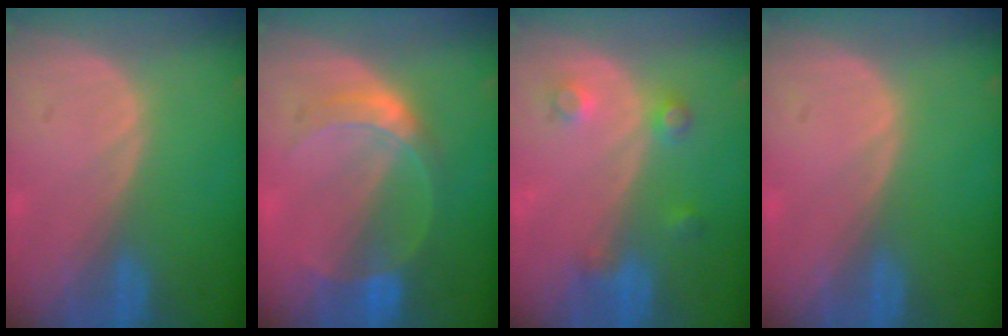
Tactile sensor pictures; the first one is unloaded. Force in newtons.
{"total": 5.5, "press": 5.5, "slide": 0.1}
{"total": 3.6, "press": 3.4, "slide": 1.3}
{"total": 0.0}